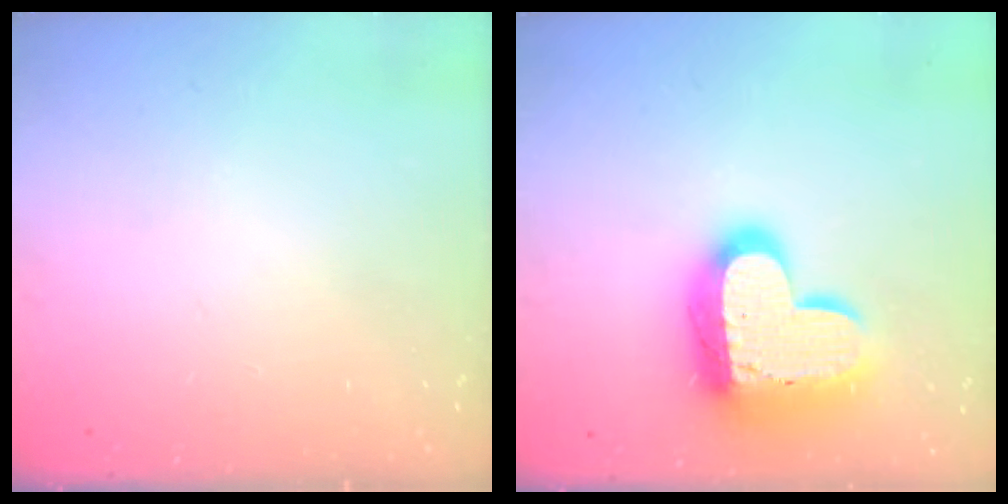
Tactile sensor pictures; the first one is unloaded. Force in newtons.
{"total": 19.8, "press": 19.7, "slide": 1.5}